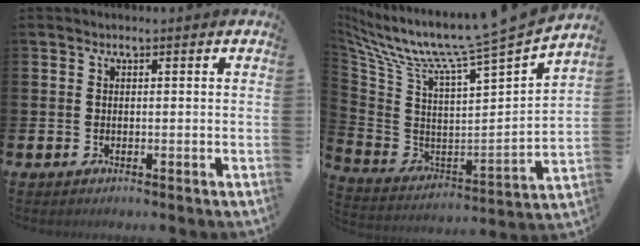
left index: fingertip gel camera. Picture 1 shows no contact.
{"total": 9.6, "force": [8.4, -0.8, 4.5], "torque": [-0.121, -0.074, 0.126]}